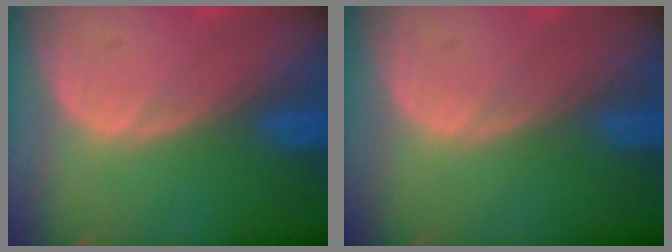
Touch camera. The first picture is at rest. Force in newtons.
{"total": 0.0}